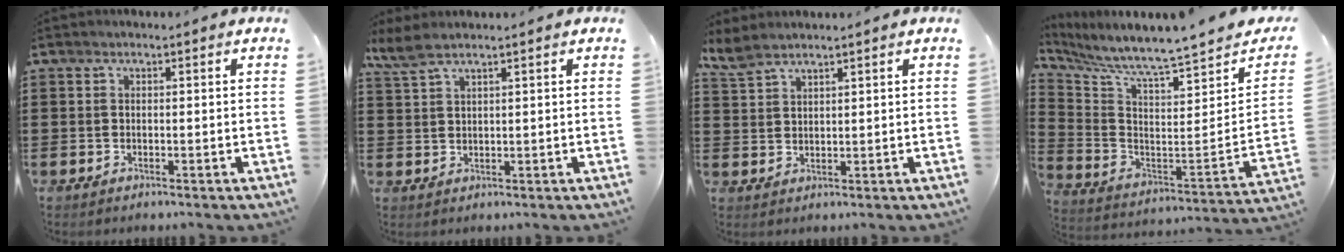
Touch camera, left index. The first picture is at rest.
{"total": 3.3, "force": [2.4, 0.5, 2.2], "torque": [-0.048, 0.002, 0.045]}
{"total": 3.1, "force": [2.7, 0.7, 1.3], "torque": [-0.035, -0.003, 0.052]}
{"total": 4.7, "force": [4.3, -1.2, 1.4], "torque": [-0.058, -0.068, 0.062]}